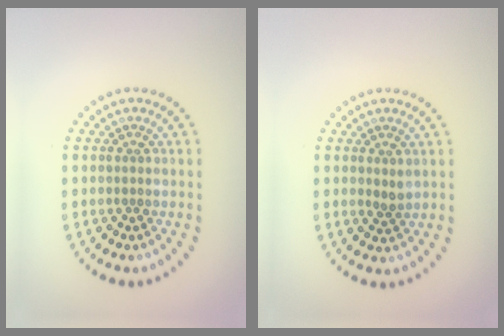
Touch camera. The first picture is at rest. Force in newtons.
{"total": 1.0, "press": 0.9, "slide": 0.5}